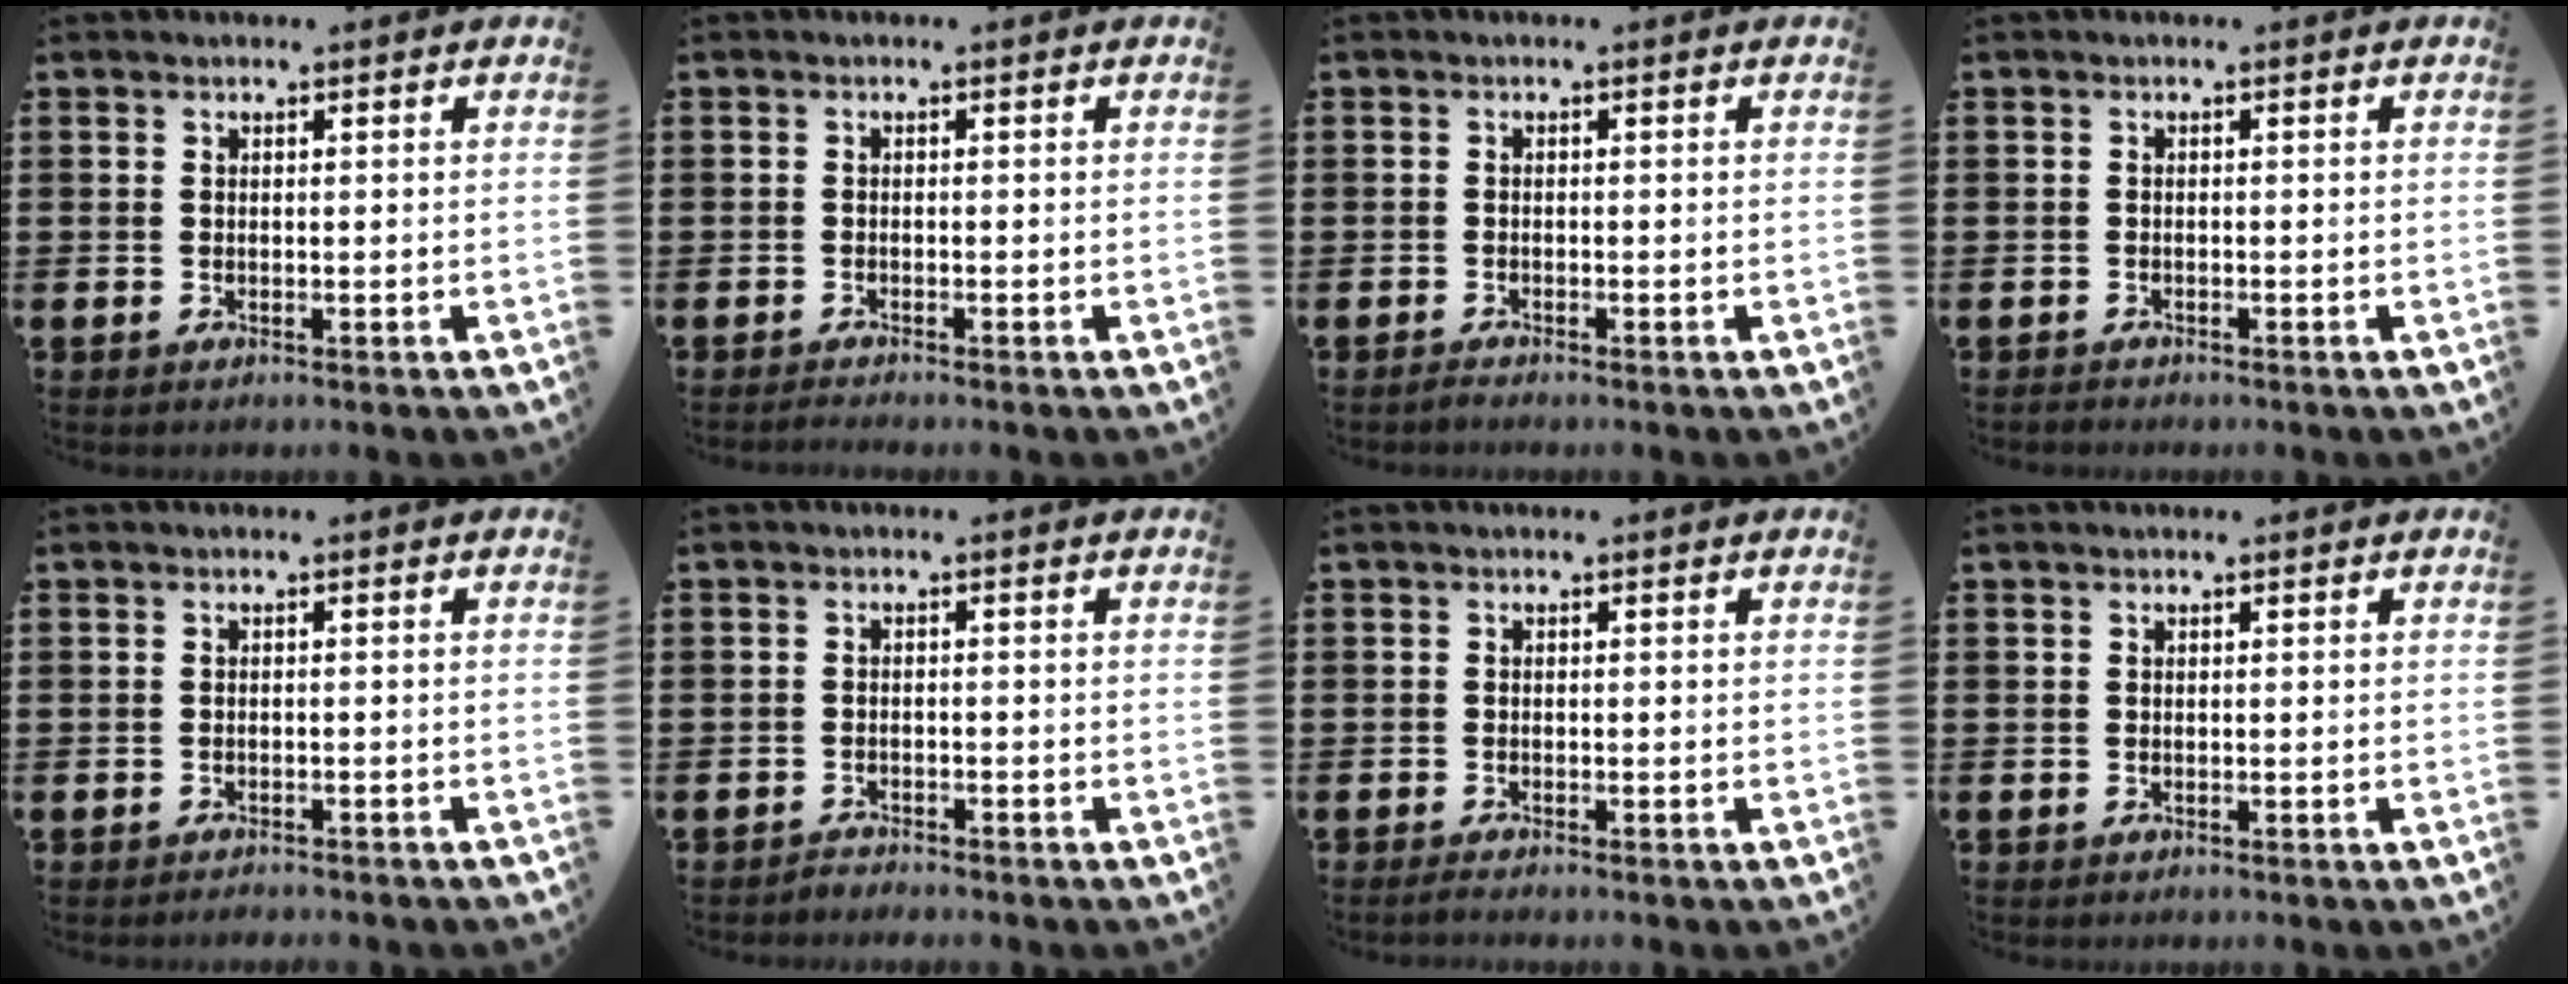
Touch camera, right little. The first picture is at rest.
{"total": 0.6, "force": [-0.6, 0.0, 0.3], "torque": [-0.005, -0.002, -0.012]}
{"total": 0.6, "force": [-0.6, 0.0, 0.1], "torque": [-0.003, -0.004, -0.011]}
{"total": 0.0}
{"total": 0.8, "force": [-0.8, -0.1, -0.1], "torque": [0.000, 0.001, -0.017]}
{"total": 1.3, "force": [-1.2, 0.0, -0.1], "torque": [-0.001, 0.003, -0.027]}
{"total": 0.8, "force": [-0.5, 0.0, 0.6], "torque": [-0.009, -0.002, -0.010]}
{"total": 0.0}